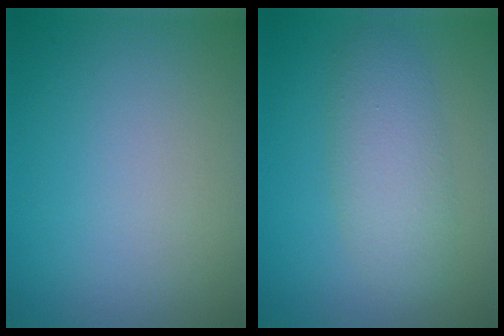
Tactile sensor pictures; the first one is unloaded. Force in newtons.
{"total": 4.0, "press": 4.0, "slide": 0.1}